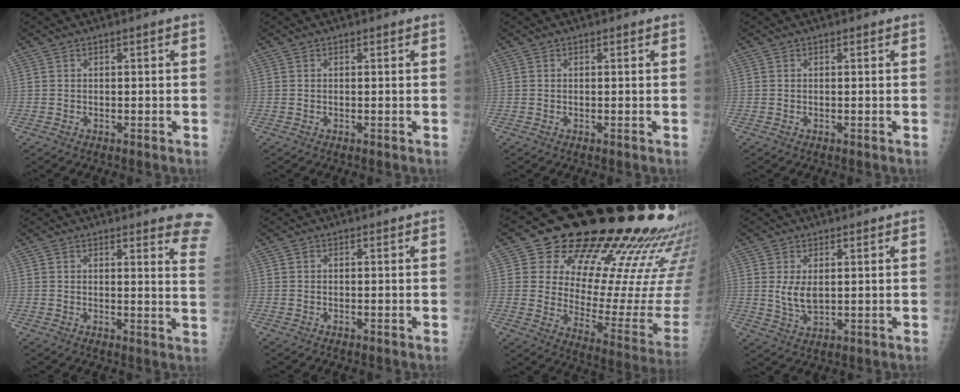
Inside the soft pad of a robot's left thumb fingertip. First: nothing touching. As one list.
[{"total": 0.0}, {"total": 0.0}, {"total": 0.0}, {"total": 10.5, "force": [9.8, 1.4, 3.6], "torque": [-0.006, -0.084, 0.077]}, {"total": 0.0}, {"total": 28.3, "force": [22.5, 8.9, 14.6], "torque": [-0.168, -0.159, 0.301]}, {"total": 4.7, "force": [1.4, 2.8, 3.5], "torque": [-0.057, -0.016, 0.033]}]